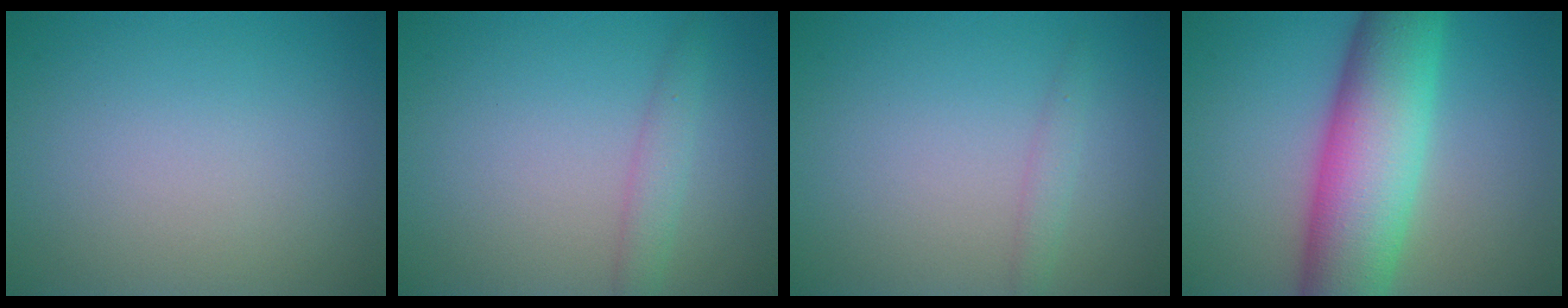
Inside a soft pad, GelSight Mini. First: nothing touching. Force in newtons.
{"total": 1.8, "press": 1.8, "slide": 0.0}
{"total": 1.2, "press": 1.2, "slide": 0.0}
{"total": 11.2, "press": 11.2, "slide": 0.4}